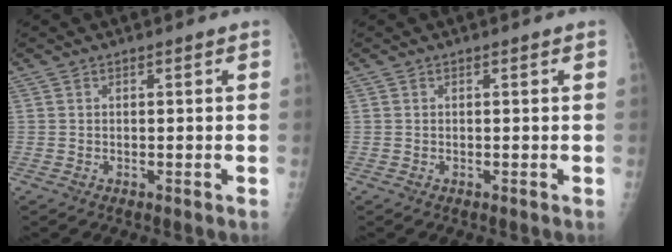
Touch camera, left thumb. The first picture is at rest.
{"total": 0.0}